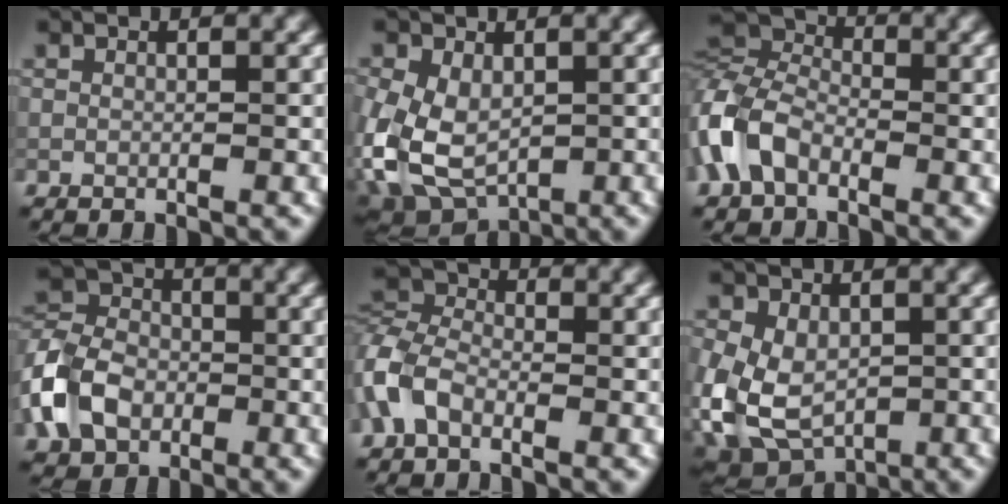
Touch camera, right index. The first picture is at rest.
{"total": 8.0, "force": [-1.7, 5.3, 5.8], "torque": [-0.137, -0.014, -0.031]}
{"total": 6.2, "force": [-2.9, 3.9, 3.9], "torque": [-0.094, 0.008, -0.082]}
{"total": 7.6, "force": [-2.6, 5.5, 4.5], "torque": [-0.095, 0.008, -0.070]}
{"total": 4.3, "force": [-2.2, 2.7, 2.6], "torque": [-0.057, 0.009, -0.060]}
{"total": 8.9, "force": [-1.9, 6.0, 6.2], "torque": [-0.139, -0.020, -0.034]}